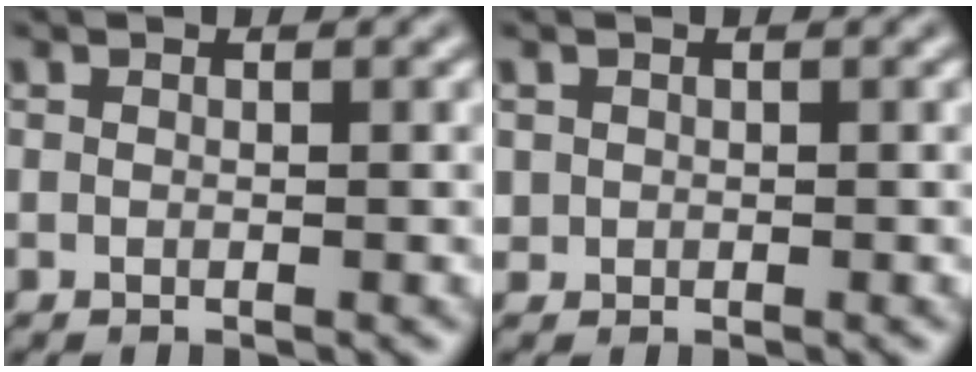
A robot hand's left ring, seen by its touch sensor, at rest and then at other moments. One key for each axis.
{"total": 0.5, "fx": 0.2, "fy": 0.5, "fz": 0.0, "tx": 0.004, "ty": -0.003, "tz": 0.004}